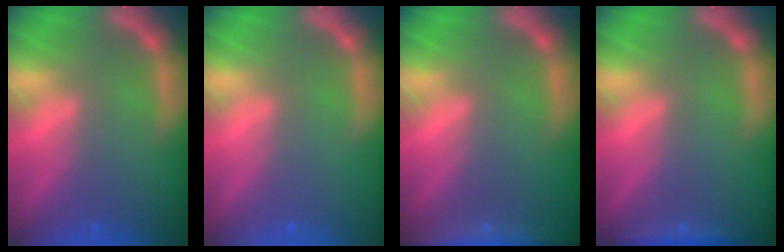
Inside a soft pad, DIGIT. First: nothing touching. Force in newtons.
{"total": 0.0}
{"total": 6.5}
{"total": 1.9}